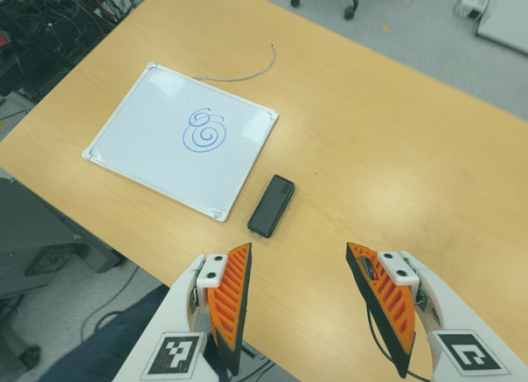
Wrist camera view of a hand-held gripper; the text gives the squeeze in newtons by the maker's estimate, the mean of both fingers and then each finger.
{"total": 0.0}